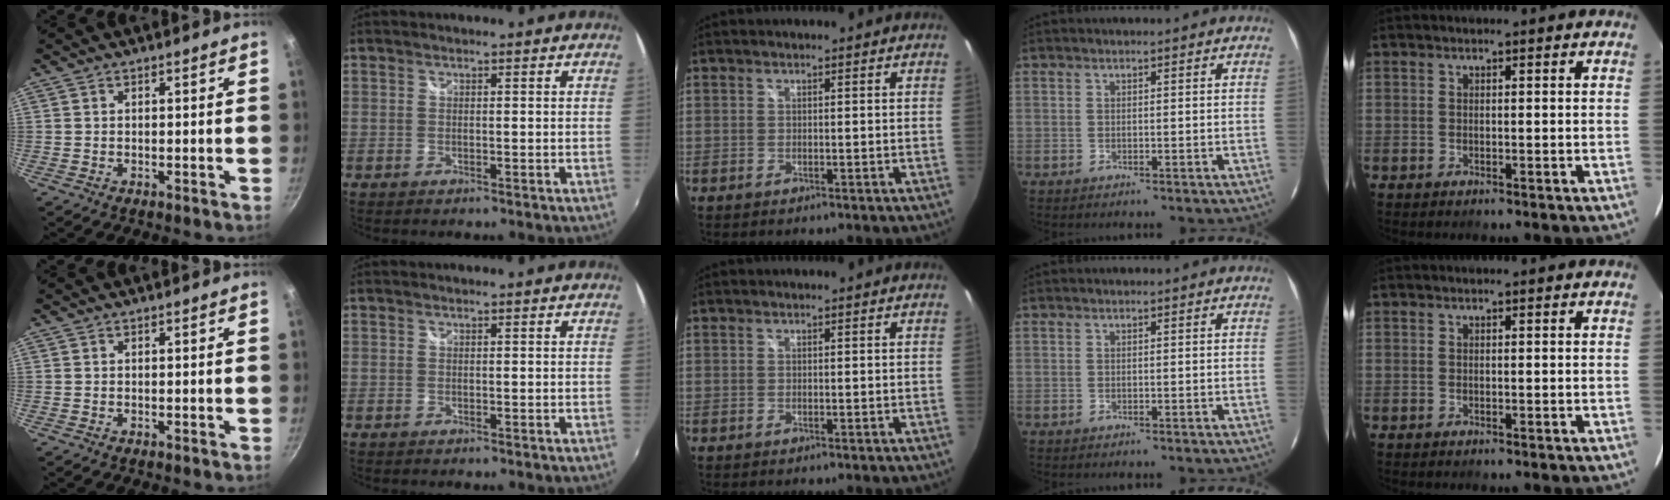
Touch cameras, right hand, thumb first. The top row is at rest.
{}